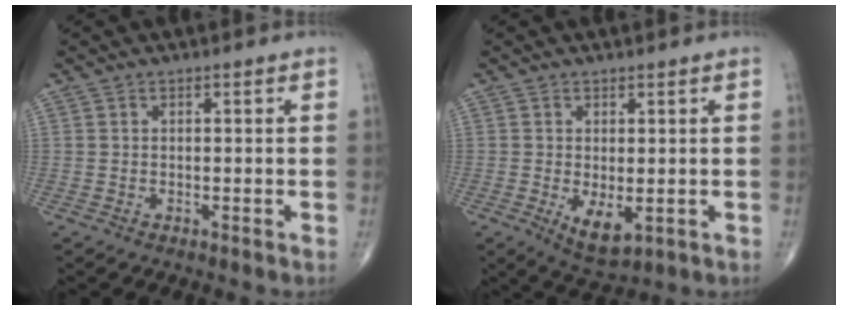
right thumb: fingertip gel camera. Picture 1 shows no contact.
{"total": 5.4, "force": [-1.0, 2.6, 4.6], "torque": [-0.072, -0.016, -0.005]}